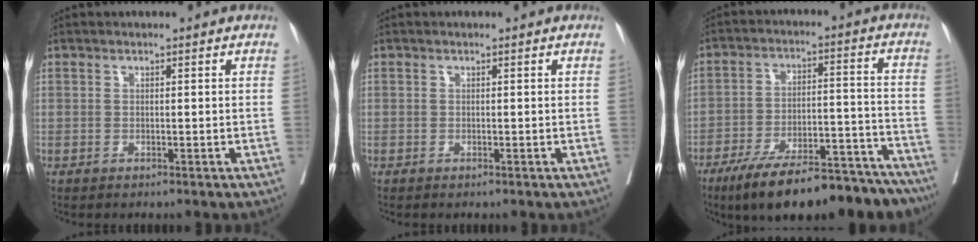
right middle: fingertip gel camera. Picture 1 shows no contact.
{"total": 0.0}
{"total": 21.3, "force": [-17.3, 5.4, 11.2], "torque": [-0.123, 0.022, -0.259]}